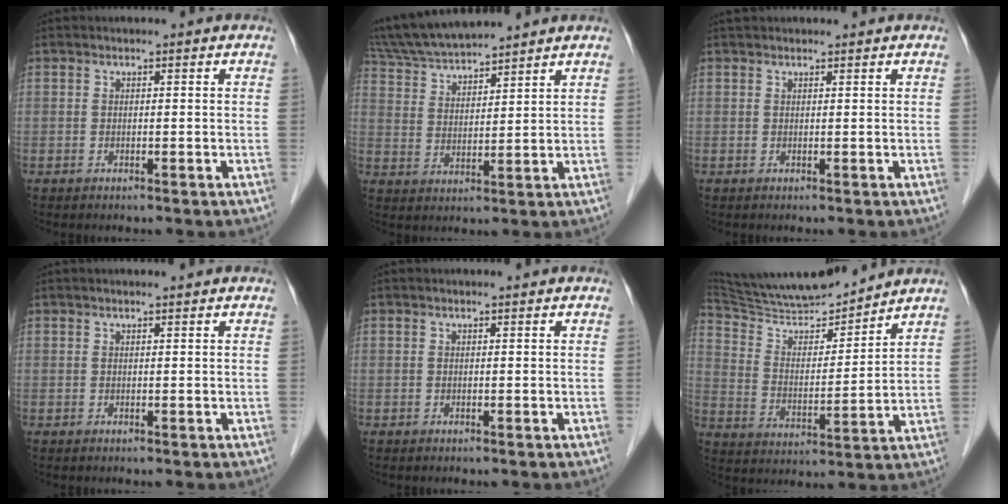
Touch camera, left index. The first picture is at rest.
{"total": 12.1, "force": [11.1, 1.1, 4.5], "torque": [-0.089, 0.025, 0.211]}
{"total": 2.5, "force": [2.3, 0.5, 0.8], "torque": [-0.008, 0.032, 0.037]}
{"total": 1.1, "force": [1.0, -0.1, 0.6], "torque": [-0.008, 0.010, 0.018]}
{"total": 0.0}
{"total": 15.6, "force": [14.7, 1.2, 5.1], "torque": [-0.096, 0.000, 0.263]}